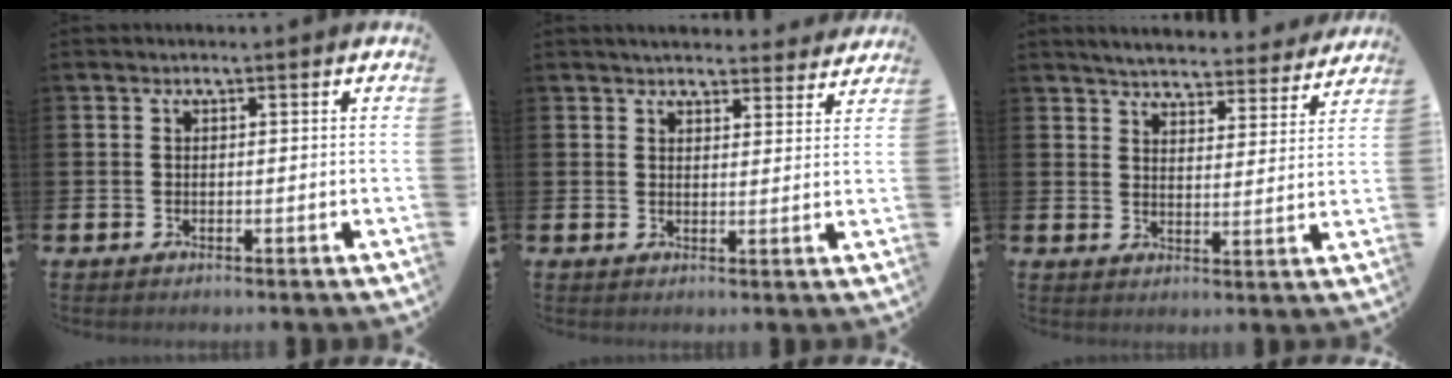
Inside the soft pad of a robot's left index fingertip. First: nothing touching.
{"total": 4.0, "force": [3.9, 0.8, 0.4], "torque": [-0.001, -0.023, 0.069]}
{"total": 4.9, "force": [4.8, 0.6, 0.6], "torque": [-0.023, -0.036, 0.081]}